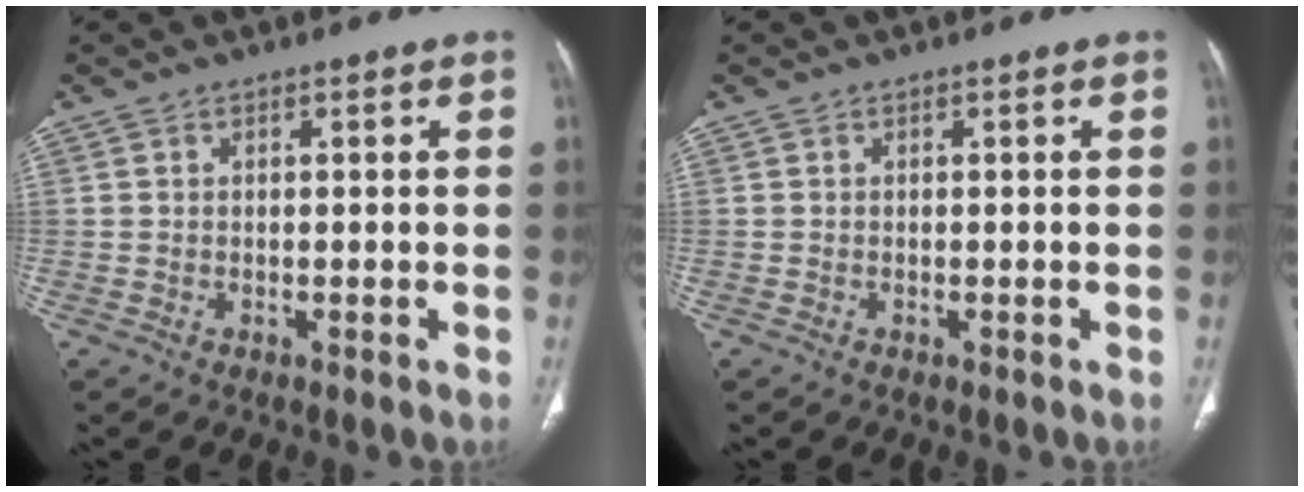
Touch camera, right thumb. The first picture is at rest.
{"total": 0.0}